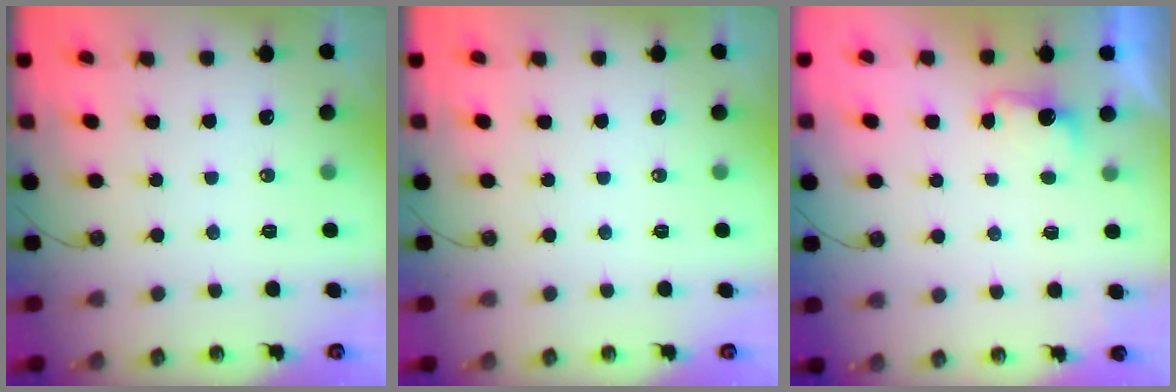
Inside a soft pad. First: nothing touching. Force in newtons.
{"total": 0.0}
{"total": 2.8, "press": 2.6, "slide": 0.9}